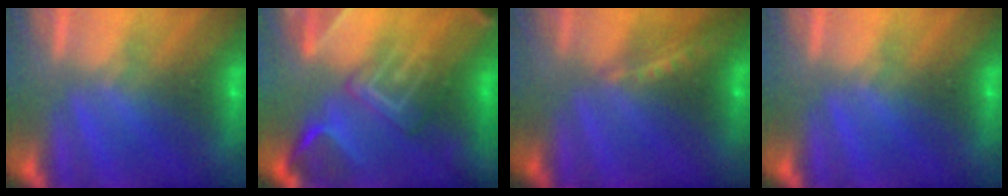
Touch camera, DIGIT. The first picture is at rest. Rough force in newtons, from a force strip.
{"total": 9.1}
{"total": 3.9}
{"total": 0.0}